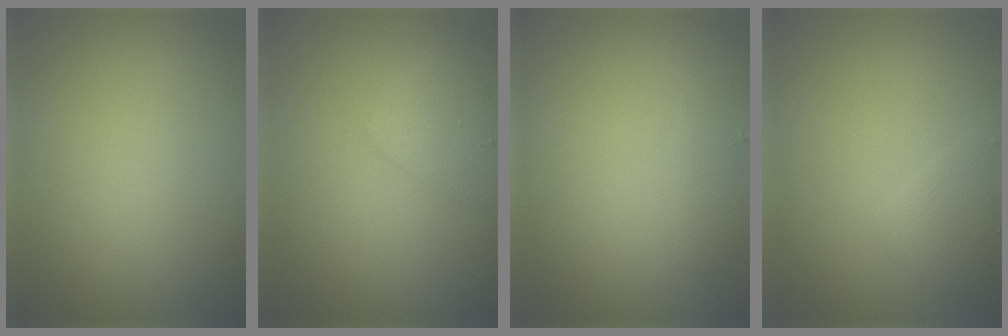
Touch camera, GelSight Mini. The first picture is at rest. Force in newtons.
{"total": 2.3, "press": 2.2, "slide": 0.1}
{"total": 1.3, "press": 1.3, "slide": 0.1}
{"total": 1.7, "press": 1.7, "slide": 0.0}